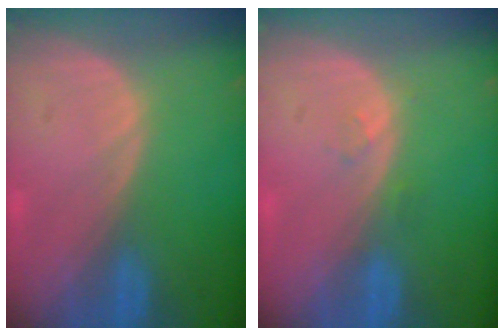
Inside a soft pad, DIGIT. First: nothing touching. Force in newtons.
{"total": 1.1, "press": 1.0, "slide": 0.1}